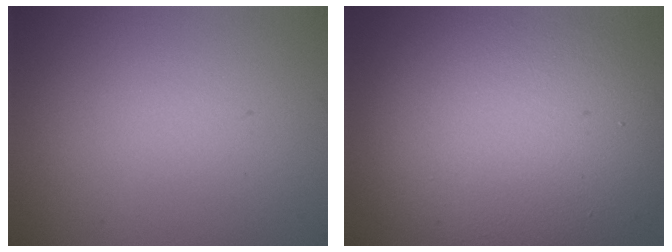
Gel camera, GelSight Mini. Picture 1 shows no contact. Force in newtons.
{"total": 14.7, "press": 14.7, "slide": 1.2}